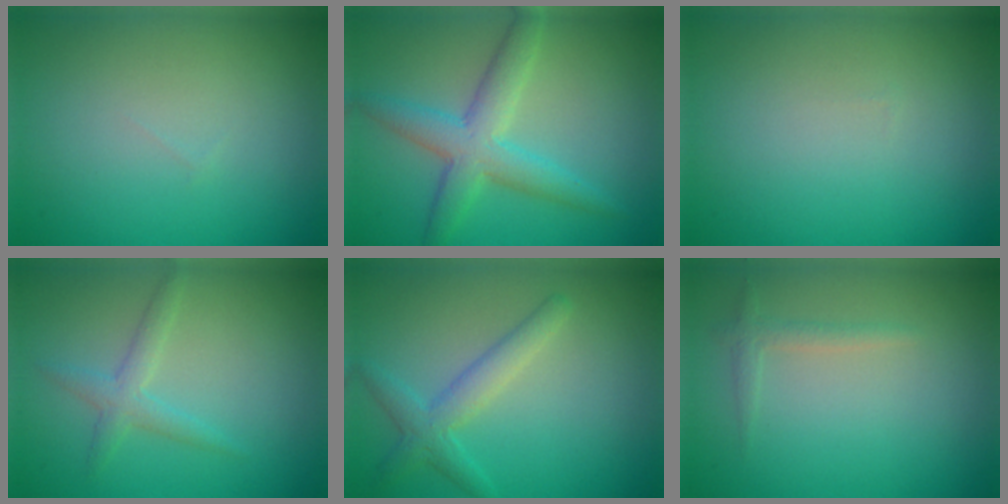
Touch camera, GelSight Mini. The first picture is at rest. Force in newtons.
{"total": 4.6, "press": 4.6, "slide": 0.1}
{"total": 0.0}
{"total": 1.9, "press": 1.9, "slide": 0.1}
{"total": 1.9, "press": 1.9, "slide": 0.2}
{"total": 1.2, "press": 1.2, "slide": 0.0}